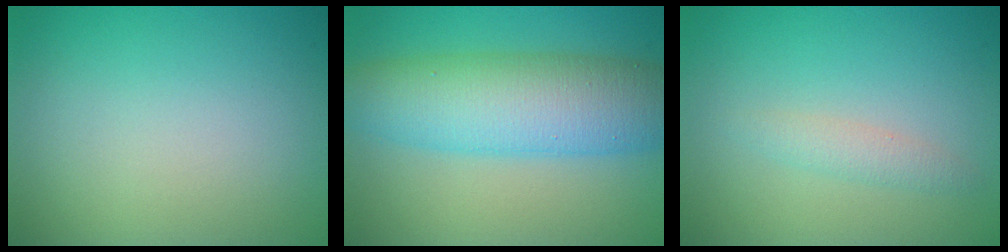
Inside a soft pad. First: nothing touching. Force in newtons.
{"total": 8.5, "press": 8.5, "slide": 0.2}
{"total": 1.4, "press": 1.4, "slide": 0.0}